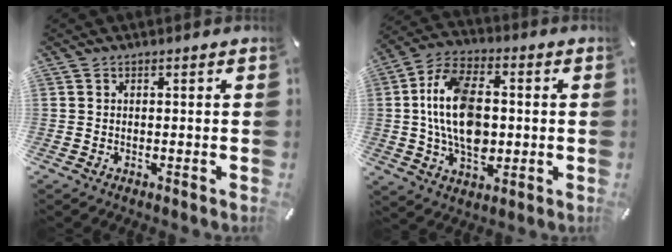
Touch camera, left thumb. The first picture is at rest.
{"total": 15.6, "force": [-0.1, 10.0, 12.0], "torque": [-0.247, 0.003, -0.003]}